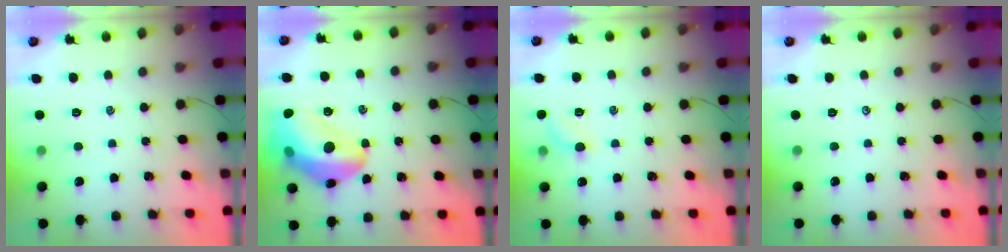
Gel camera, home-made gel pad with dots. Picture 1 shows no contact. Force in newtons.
{"total": 21.2, "press": 21.0, "slide": 3.3}
{"total": 6.9, "press": 6.7, "slide": 1.6}
{"total": 0.0}